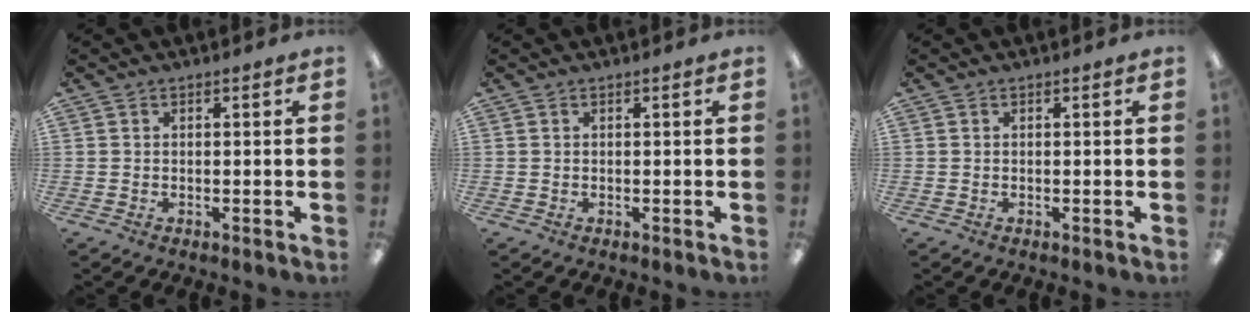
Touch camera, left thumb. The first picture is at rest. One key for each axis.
{"total": 0.0}
{"total": 0.0}